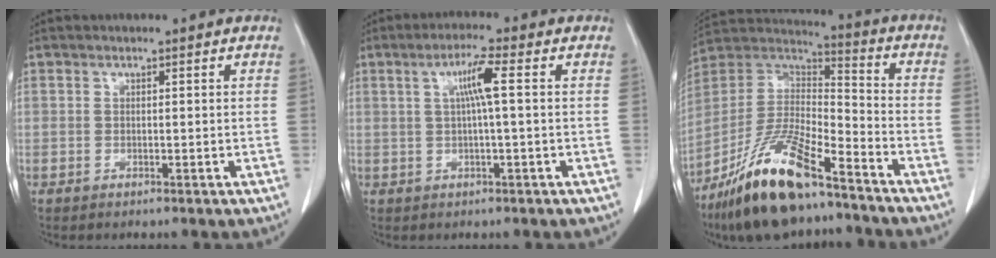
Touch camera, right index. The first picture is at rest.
{"total": 4.7, "force": [0.9, -0.4, 4.6], "torque": [-0.085, 0.008, 0.018]}
{"total": 19.6, "force": [-13.6, 4.6, 13.4], "torque": [-0.278, -0.015, -0.249]}